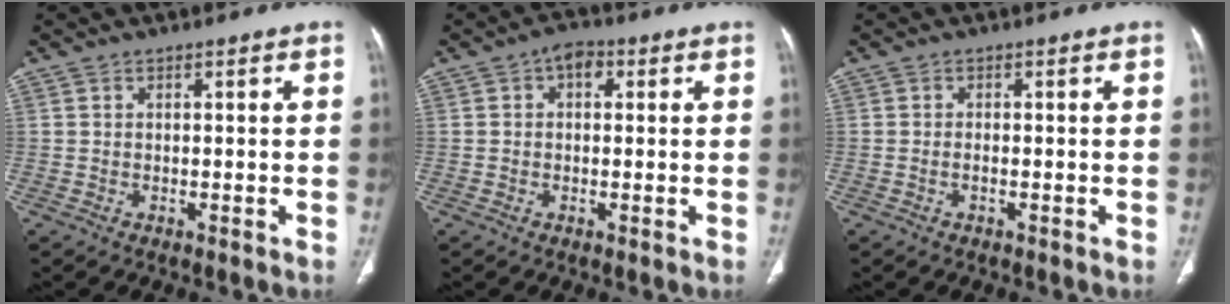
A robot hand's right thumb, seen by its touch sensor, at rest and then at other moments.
{"total": 3.4, "force": [1.0, 2.4, 2.2], "torque": [-0.019, 0.010, 0.009]}
{"total": 0.7, "force": [-0.3, 0.2, 0.6], "torque": [-0.015, 0.003, -0.004]}